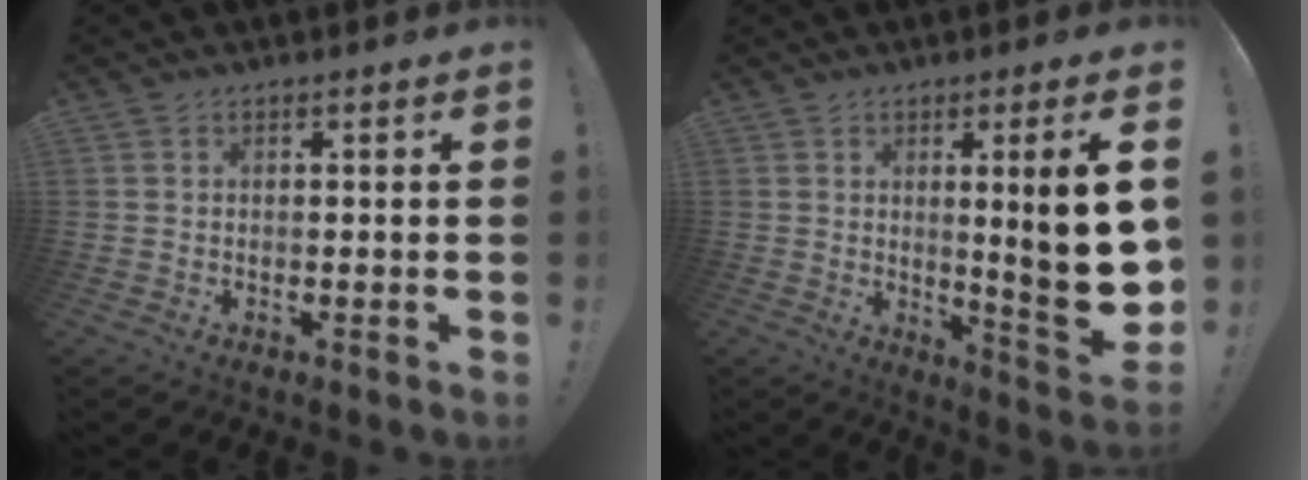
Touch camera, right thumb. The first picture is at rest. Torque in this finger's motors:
{"motor_torque": [-0.29, 1.17, 0.78, 0.69, 0.02]}